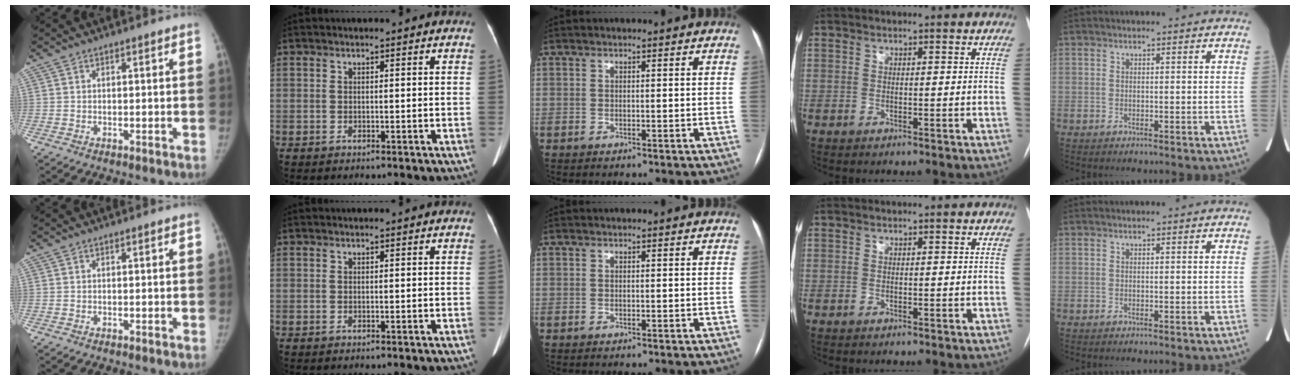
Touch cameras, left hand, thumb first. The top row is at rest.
{}